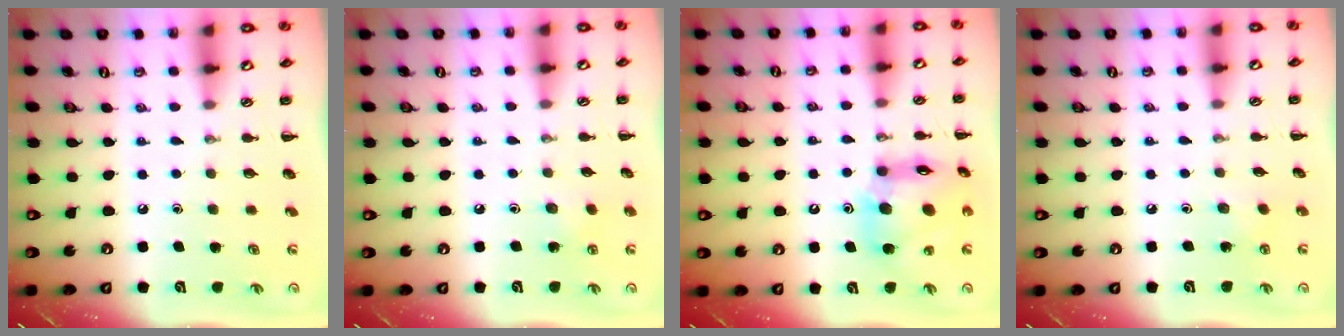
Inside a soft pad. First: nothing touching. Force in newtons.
{"total": 5.9, "press": 5.6, "slide": 1.8}
{"total": 13.7, "press": 13.2, "slide": 3.8}
{"total": 2.9, "press": 2.8, "slide": 0.9}